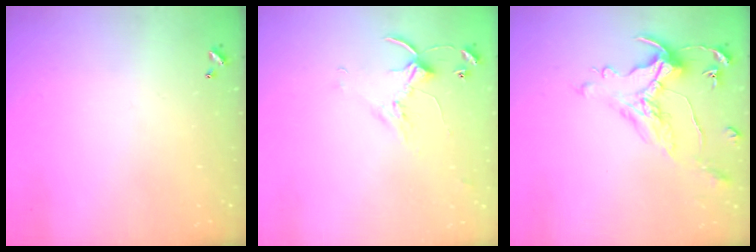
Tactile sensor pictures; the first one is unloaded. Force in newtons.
{"total": 2.8, "press": 2.8, "slide": 0.4}
{"total": 0.9, "press": 0.2, "slide": 0.9}